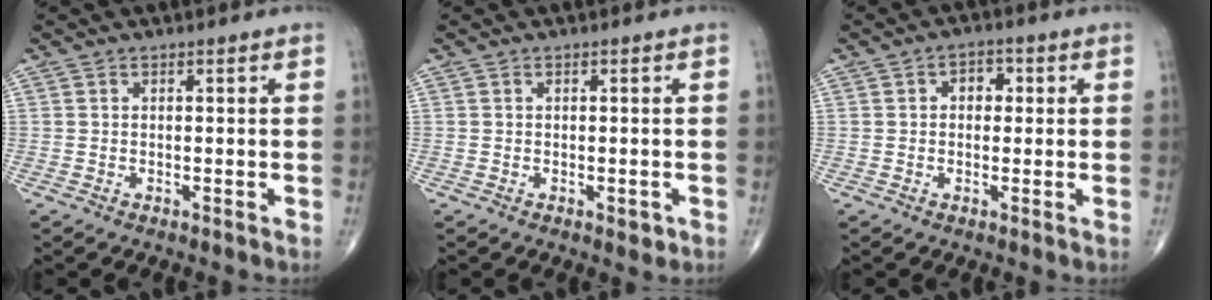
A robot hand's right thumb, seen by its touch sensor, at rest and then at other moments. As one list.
[{"total": 1.4, "force": [-0.5, 0.7, 1.1], "torque": [-0.004, -0.001, -0.005]}, {"total": 3.5, "force": [0.6, 2.6, 2.3], "torque": [-0.013, 0.009, 0.003]}]